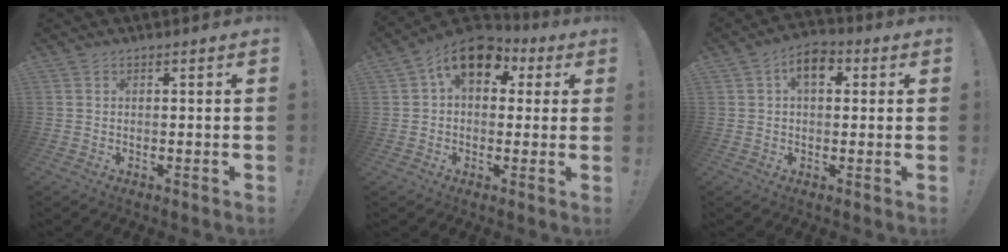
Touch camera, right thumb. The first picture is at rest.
{"total": 12.8, "force": [5.5, 8.2, 8.2], "torque": [-0.123, -0.017, 0.102]}
{"total": 7.3, "force": [2.1, 4.5, 5.4], "torque": [-0.078, 0.006, 0.035]}